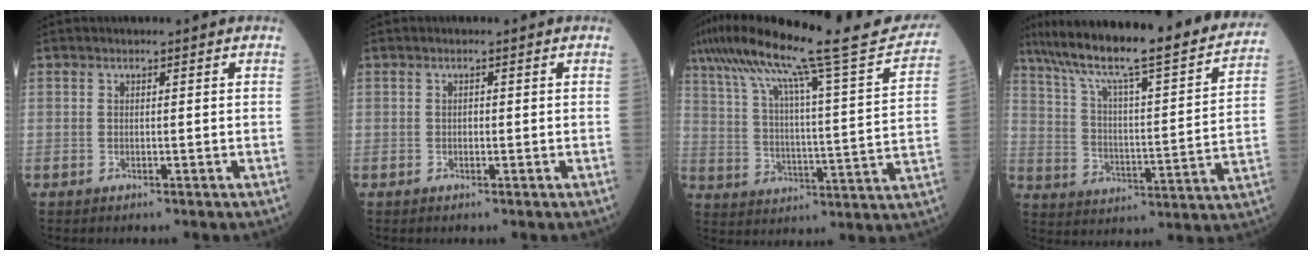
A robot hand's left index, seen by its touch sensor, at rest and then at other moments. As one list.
[{"total": 0.9, "force": [-0.9, 0.2, 0.1], "torque": [-0.002, -0.005, -0.016]}, {"total": 25.8, "force": [21.7, 0.9, 13.8], "torque": [-0.238, -0.009, 0.303]}, {"total": 27.5, "force": [22.6, 2.8, 15.4], "torque": [-0.258, -0.022, 0.320]}]